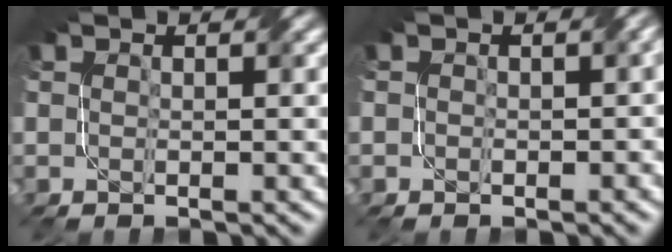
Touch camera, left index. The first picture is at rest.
{"total": 1.6, "force": [0.2, 1.2, 1.0], "torque": [-0.013, -0.003, -0.001]}